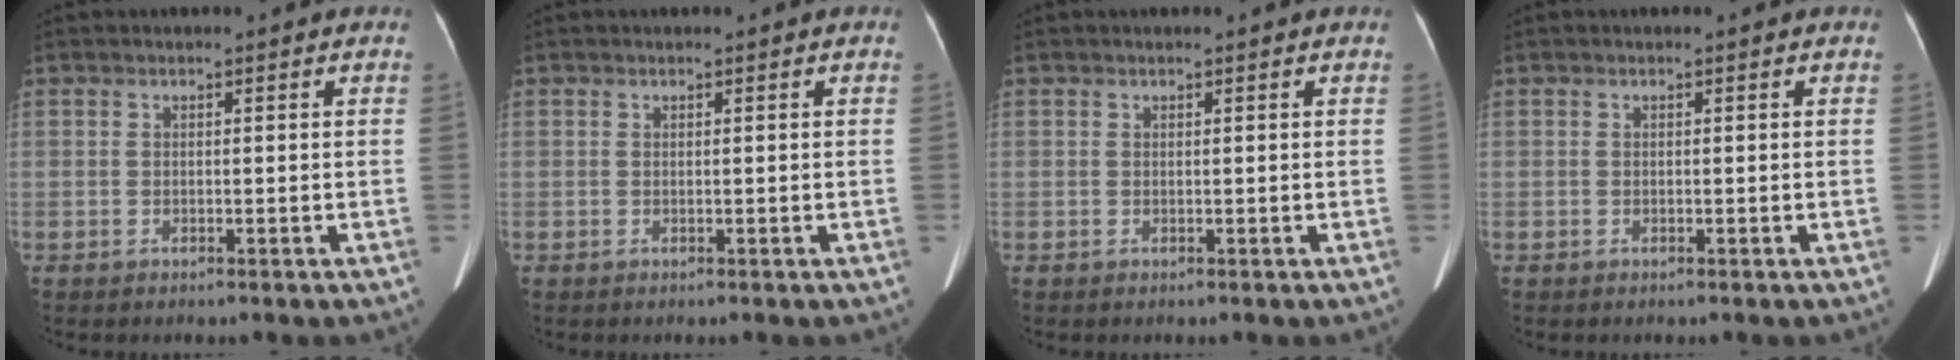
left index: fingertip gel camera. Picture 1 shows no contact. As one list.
[{"total": 0.0}, {"total": 0.0}, {"total": 0.0}]